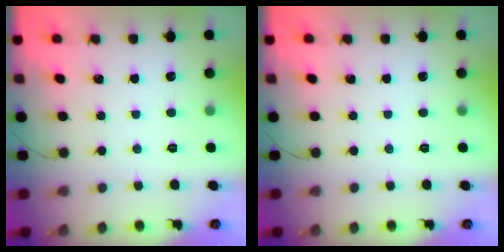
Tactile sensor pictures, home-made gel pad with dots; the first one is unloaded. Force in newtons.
{"total": 0.0}